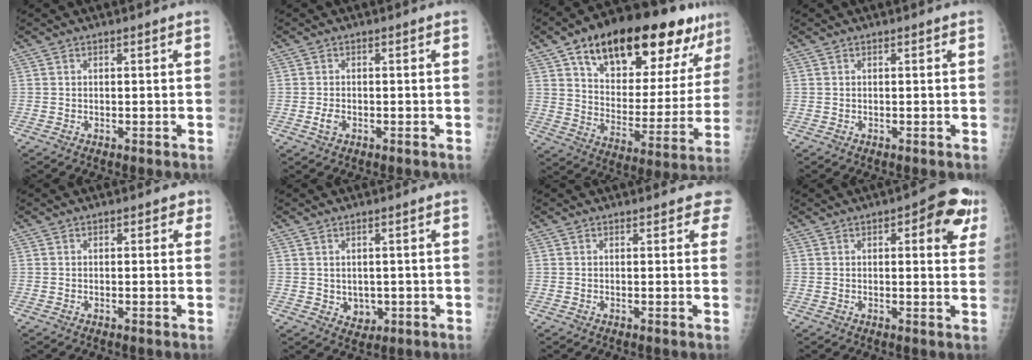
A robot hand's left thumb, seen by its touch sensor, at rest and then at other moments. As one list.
[{"total": 1.9, "force": [-0.7, 1.2, 1.3], "torque": [-0.024, 0.002, -0.013]}, {"total": 28.8, "force": [16.7, 12.6, 19.8], "torque": [-0.260, -0.021, 0.257]}, {"total": 0.0}, {"total": 2.1, "force": [0.9, 1.3, 1.3], "torque": [0.003, 0.002, 0.006]}, {"total": 3.4, "force": [-0.1, 2.8, 1.9], "torque": [-0.014, -0.004, 0.010]}, {"total": 3.0, "force": [2.2, 1.3, 1.5], "torque": [0.012, 0.000, 0.018]}, {"total": 9.6, "force": [4.1, 3.7, 7.8], "torque": [-0.059, -0.007, 0.039]}]